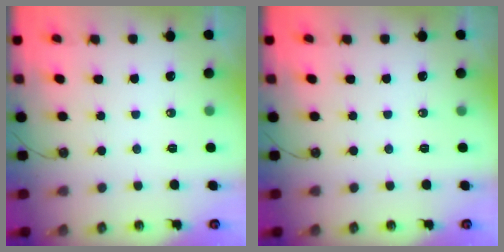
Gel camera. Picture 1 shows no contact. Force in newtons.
{"total": 0.0}